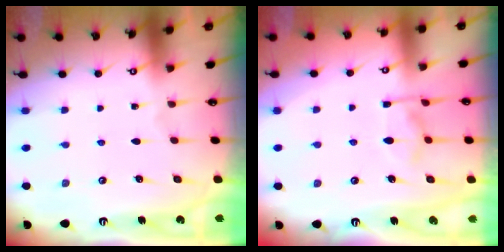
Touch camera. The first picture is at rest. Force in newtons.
{"total": 9.0, "press": 9.0, "slide": 1.2}